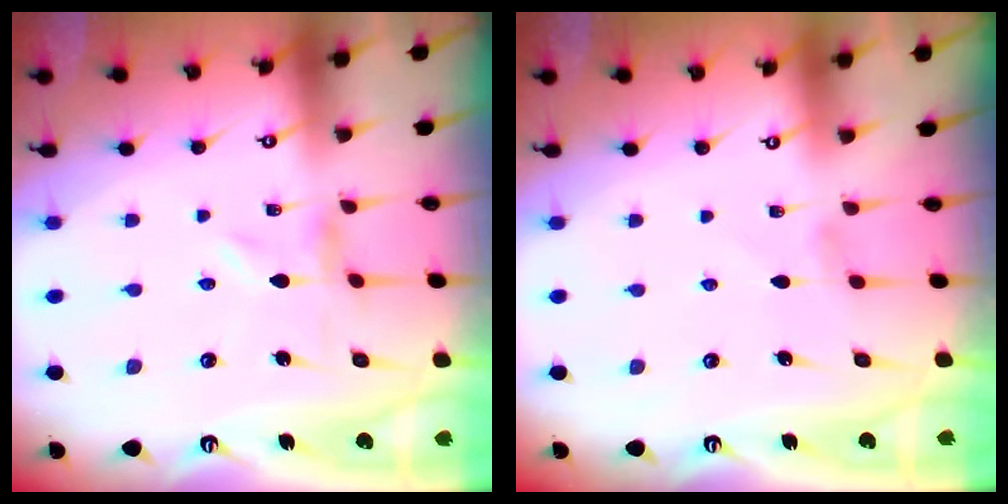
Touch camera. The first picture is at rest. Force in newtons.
{"total": 0.9, "press": 0.9, "slide": 0.3}